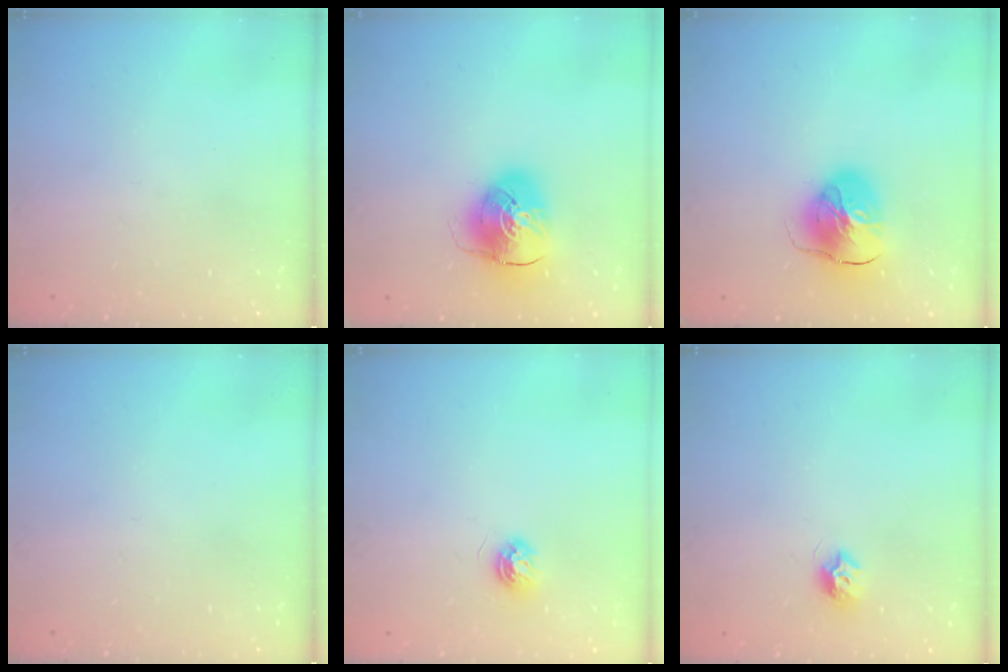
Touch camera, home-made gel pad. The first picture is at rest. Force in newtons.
{"total": 11.2, "press": 11.0, "slide": 1.9}
{"total": 11.2, "press": 11.1, "slide": 1.5}
{"total": 0.0}
{"total": 4.8, "press": 4.8, "slide": 0.6}
{"total": 7.1, "press": 7.0, "slide": 0.3}